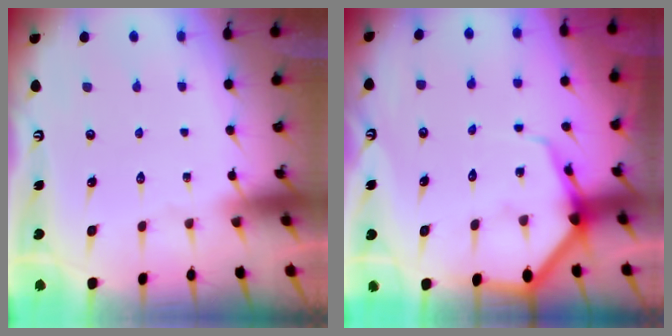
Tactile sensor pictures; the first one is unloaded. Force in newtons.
{"total": 7.4, "press": 7.3, "slide": 0.8}